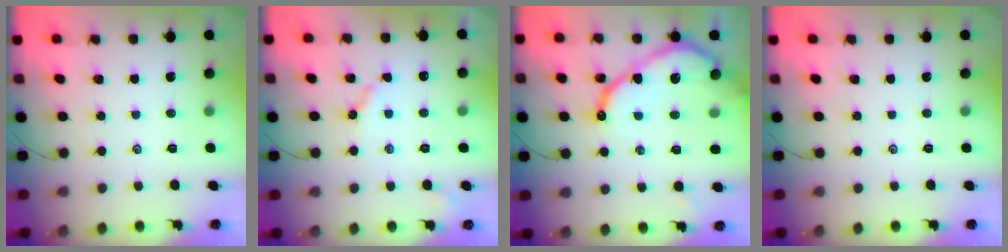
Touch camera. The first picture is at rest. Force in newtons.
{"total": 4.4, "press": 4.3, "slide": 0.6}
{"total": 11.7, "press": 11.6, "slide": 1.2}
{"total": 0.0}